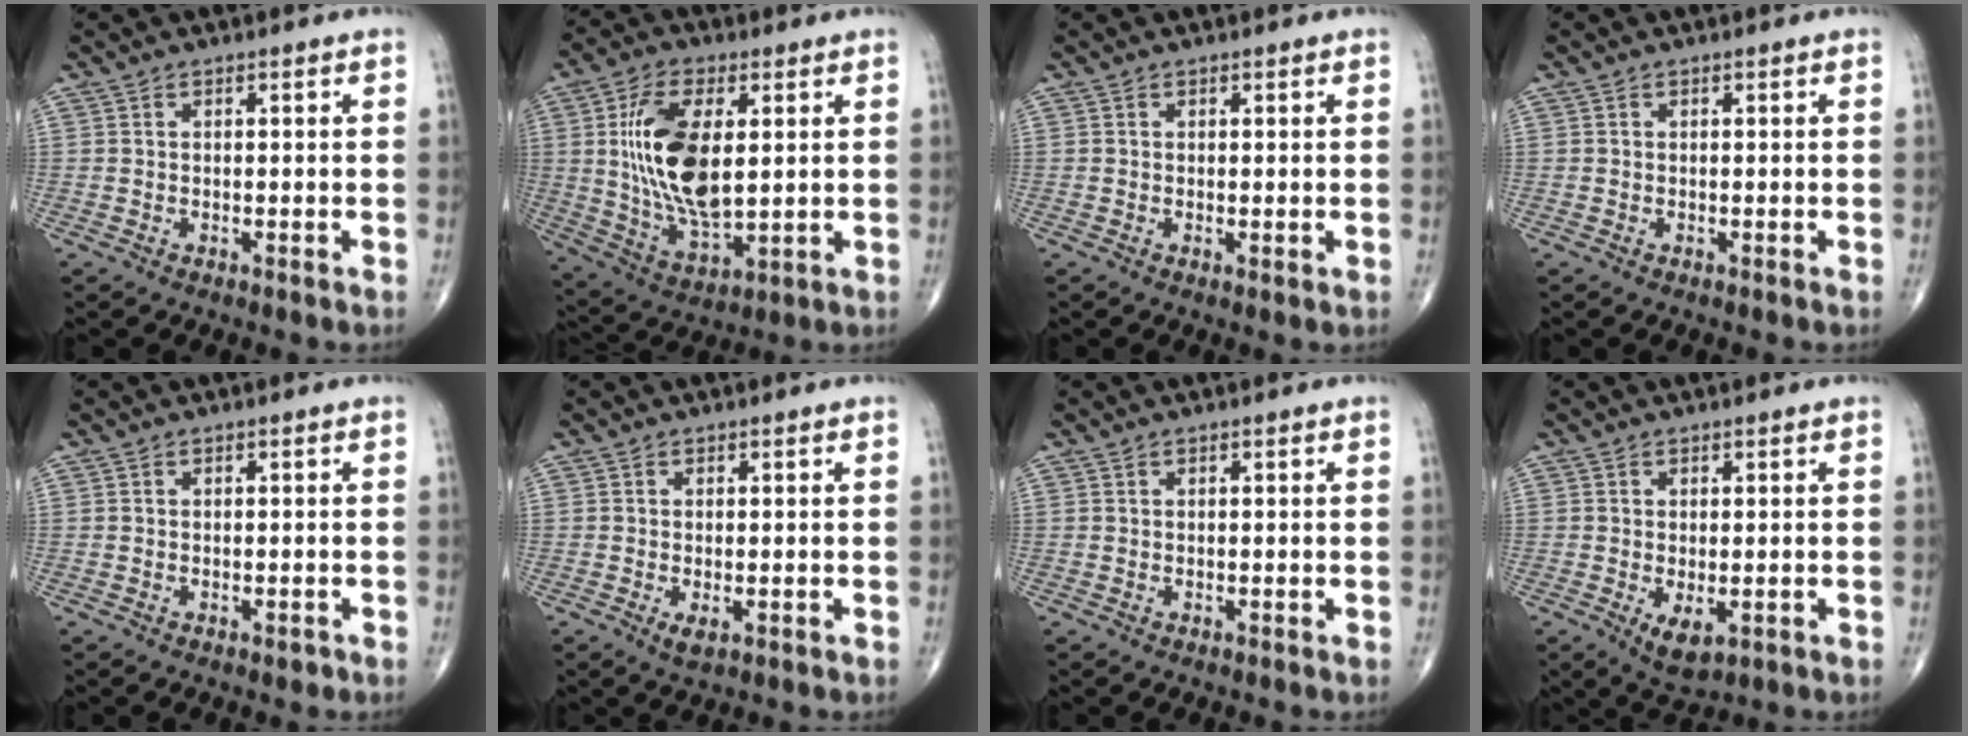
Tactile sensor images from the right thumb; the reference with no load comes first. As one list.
[{"total": 16.9, "force": [2.7, 8.2, 14.5], "torque": [-0.270, -0.019, 0.056]}, {"total": 0.6, "force": [0.1, 0.2, 0.5], "torque": [-0.011, -0.003, 0.000]}, {"total": 0.0}, {"total": 0.8, "force": [-0.5, 0.4, 0.5], "torque": [-0.004, -0.001, -0.005]}, {"total": 1.9, "force": [-0.6, 0.9, 1.7], "torque": [-0.029, -0.004, -0.006]}, {"total": 0.0}, {"total": 4.4, "force": [-1.1, 2.2, 3.6], "torque": [-0.057, -0.011, -0.007]}]